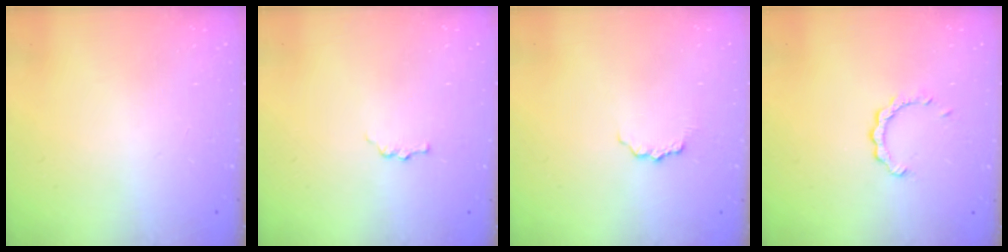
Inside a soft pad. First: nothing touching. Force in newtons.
{"total": 2.9, "press": 2.9, "slide": 0.3}
{"total": 3.6, "press": 3.6, "slide": 0.4}
{"total": 2.7, "press": 2.7, "slide": 0.3}